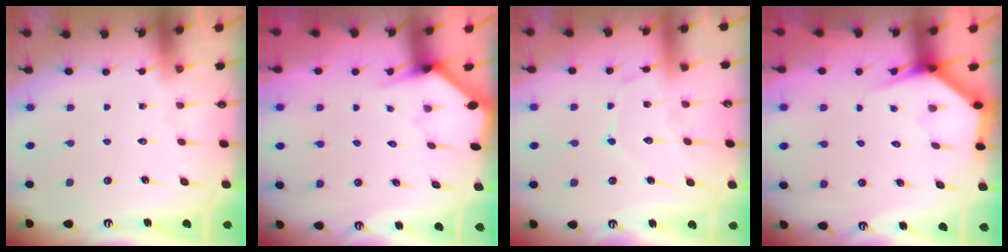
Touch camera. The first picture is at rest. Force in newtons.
{"total": 2.9, "press": 2.9, "slide": 0.2}
{"total": 9.8, "press": 9.8, "slide": 0.8}
{"total": 3.5, "press": 3.5, "slide": 0.3}